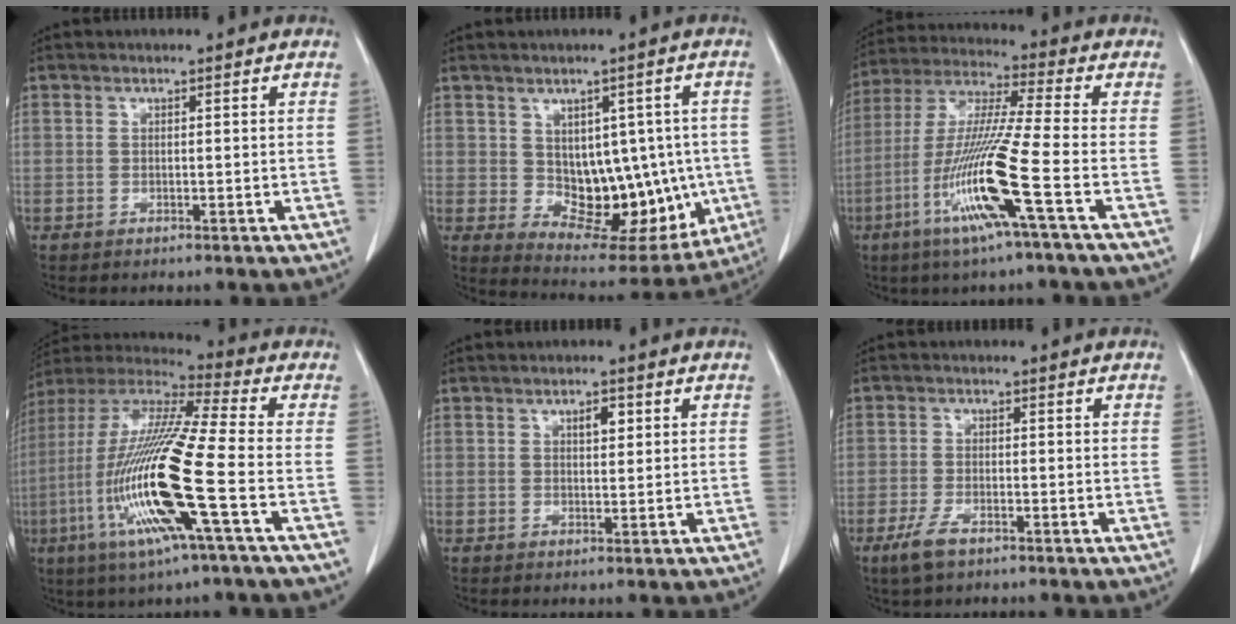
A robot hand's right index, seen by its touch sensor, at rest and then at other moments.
{"total": 13.6, "force": [-0.9, 8.2, 10.8], "torque": [-0.122, 0.014, 0.020]}
{"total": 15.1, "force": [-5.8, -1.4, 13.8], "torque": [-0.285, -0.022, -0.118]}
{"total": 20.6, "force": [-5.5, 0.8, 19.8], "torque": [-0.426, -0.024, -0.115]}
{"total": 2.2, "force": [0.9, 0.9, 1.8], "torque": [-0.027, -0.001, 0.015]}
{"total": 4.0, "force": [-2.6, 1.4, 2.7], "torque": [-0.063, -0.004, -0.046]}